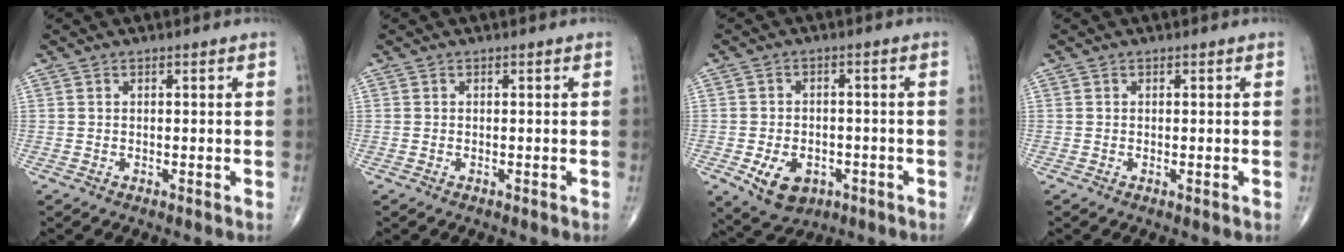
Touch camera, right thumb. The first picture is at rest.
{"total": 0.0}
{"total": 8.4, "force": [-3.3, 5.9, 5.0], "torque": [-0.069, 0.013, -0.041]}
{"total": 0.5, "force": [-0.1, 0.1, 0.5], "torque": [-0.010, -0.003, -0.002]}